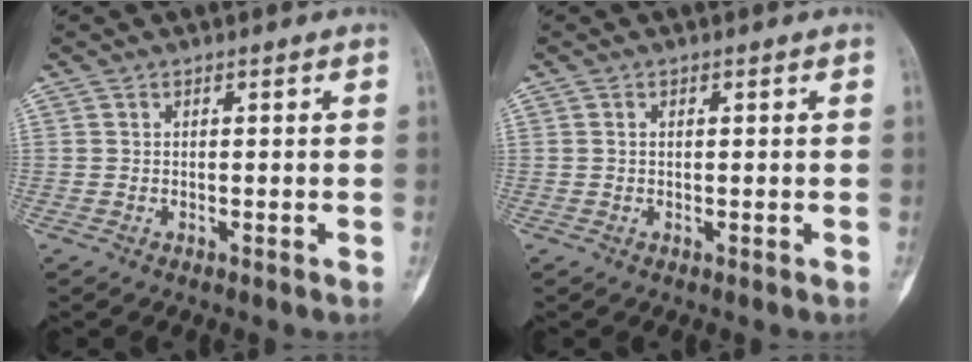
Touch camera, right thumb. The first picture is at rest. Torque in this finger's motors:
{"motor_torque": [-0.27, -0.25, 0.32, -0.05, -0.03]}